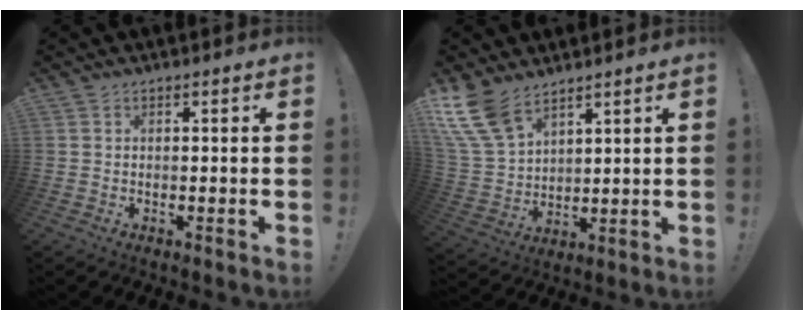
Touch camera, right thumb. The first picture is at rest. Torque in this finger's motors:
{"motor_torque": [0.06, 0.32, 0.89, 0.85, 0.07]}